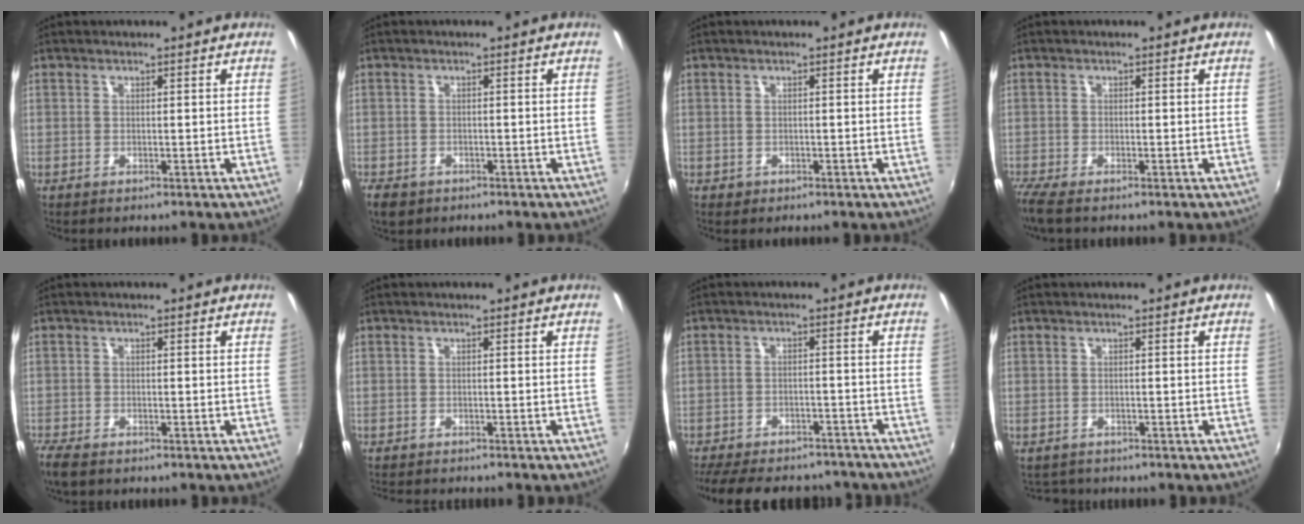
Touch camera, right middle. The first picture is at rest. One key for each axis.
{"total": 4.0, "fx": -2.6, "fy": 2.6, "fz": 1.7, "tx": -0.045, "ty": -0.011, "tz": -0.044}
{"total": 1.0, "fx": -0.5, "fy": 0.8, "fz": 0.2, "tx": -0.005, "ty": -0.004, "tz": -0.005}
{"total": 3.5, "fx": -2.8, "fy": 0.5, "fz": 2.0, "tx": -0.054, "ty": -0.017, "tz": -0.059}
{"total": 4.2, "fx": -3.4, "fy": 1.4, "fz": 2.0, "tx": -0.055, "ty": -0.018, "tz": -0.071}
{"total": 3.0, "fx": -2.9, "fy": 0.5, "fz": 0.8, "tx": -0.025, "ty": -0.017, "tz": -0.050}
{"total": 19.9, "fx": -16.7, "fy": 7.3, "fz": 7.8, "tx": -0.176, "ty": -0.001, "tz": -0.223}
{"total": 2.0, "fx": -1.8, "fy": 1.0, "fz": 0.0, "tx": -0.006, "ty": -0.006, "tz": -0.029}